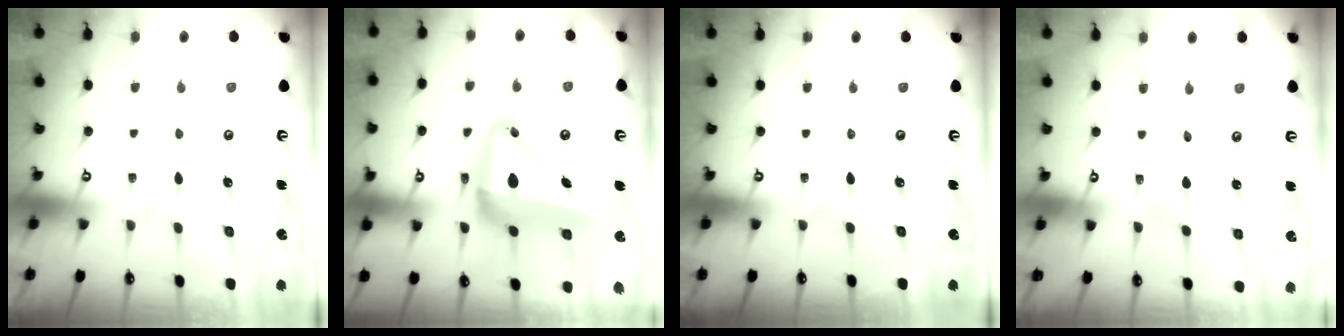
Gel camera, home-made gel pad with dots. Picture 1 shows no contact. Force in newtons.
{"total": 16.4, "press": 16.2, "slide": 2.9}
{"total": 0.0}
{"total": 1.5, "press": 1.5, "slide": 0.1}